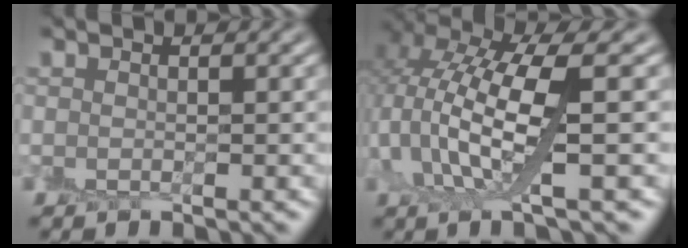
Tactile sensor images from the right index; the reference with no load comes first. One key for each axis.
{"total": 7.5, "fx": 1.2, "fy": 2.4, "fz": 7.0, "tx": -0.152, "ty": 0.012, "tz": 0.019}